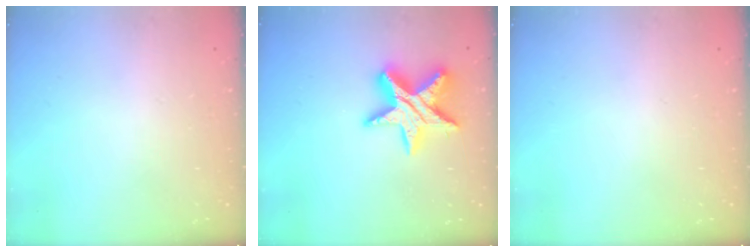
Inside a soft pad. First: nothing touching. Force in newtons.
{"total": 15.9, "press": 15.9, "slide": 1.4}
{"total": 0.0}